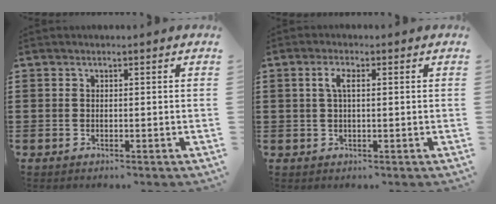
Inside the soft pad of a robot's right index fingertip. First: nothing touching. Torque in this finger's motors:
{"motor_torque": [0.33, 0.01, 0.11, 0.09]}